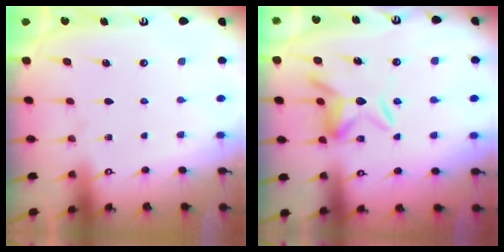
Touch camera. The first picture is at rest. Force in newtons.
{"total": 9.8, "press": 9.7, "slide": 1.3}